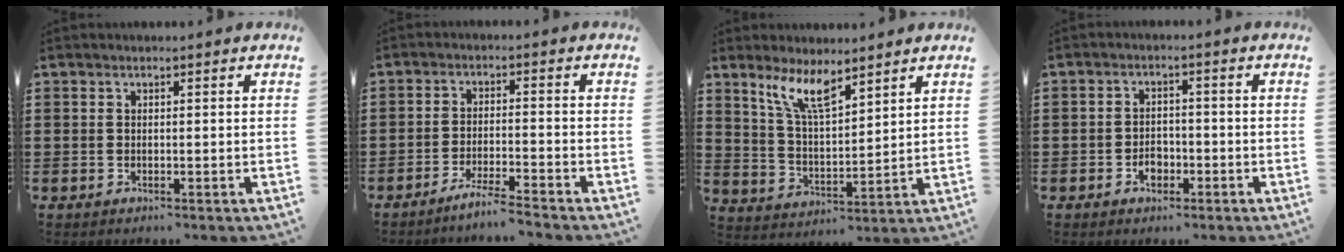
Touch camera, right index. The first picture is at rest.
{"total": 3.9, "force": [-3.5, -0.5, 1.5], "torque": [-0.032, -0.007, -0.069]}
{"total": 8.0, "force": [5.8, 1.8, 5.1], "torque": [-0.117, -0.013, 0.105]}
{"total": 3.0, "force": [-1.4, 2.2, 1.5], "torque": [-0.023, -0.001, -0.029]}